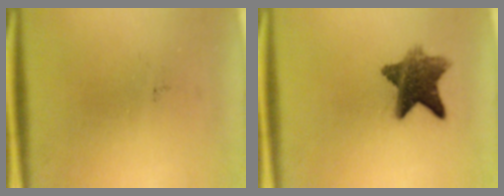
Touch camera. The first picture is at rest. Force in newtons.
{"total": 8.7}